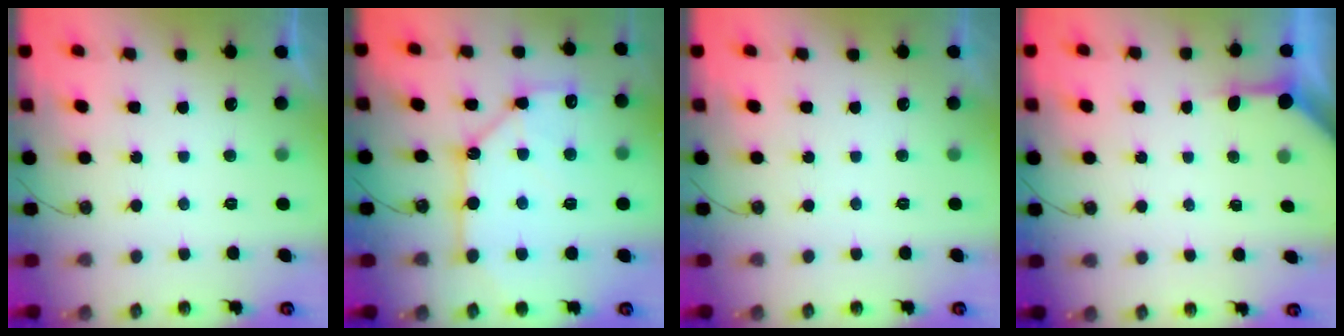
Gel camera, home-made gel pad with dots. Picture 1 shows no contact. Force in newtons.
{"total": 14.0, "press": 13.9, "slide": 1.6}
{"total": 0.0}
{"total": 3.5, "press": 3.5, "slide": 0.5}